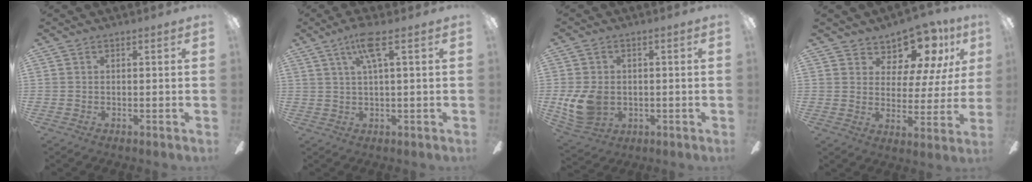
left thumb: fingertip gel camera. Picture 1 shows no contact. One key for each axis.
{"total": 7.4, "fx": 3.2, "fy": 1.4, "fz": 6.5, "tx": -0.119, "ty": 0.001, "tz": 0.050}
{"total": 9.6, "fx": -1.2, "fy": 7.5, "fz": 5.9, "tx": -0.125, "ty": 0.008, "tz": -0.019}
{"total": 12.1, "fx": 9.6, "fy": 5.4, "fz": 5.0, "tx": -0.087, "ty": -0.071, "tz": 0.174}